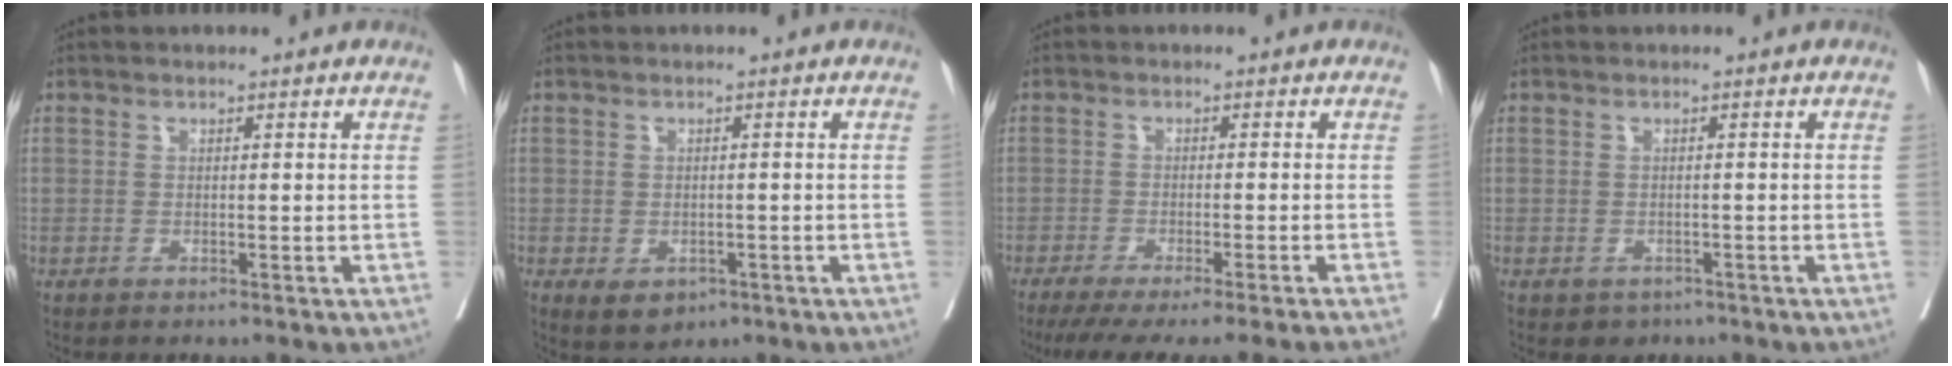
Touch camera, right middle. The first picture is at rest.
{"total": 3.8, "force": [-1.9, 2.6, 2.0], "torque": [-0.024, -0.002, -0.016]}
{"total": 12.7, "force": [-11.1, -1.5, 6.0], "torque": [-0.060, -0.042, -0.158]}
{"total": 2.3, "force": [-1.5, 1.7, 0.4], "torque": [-0.006, 0.003, -0.018]}